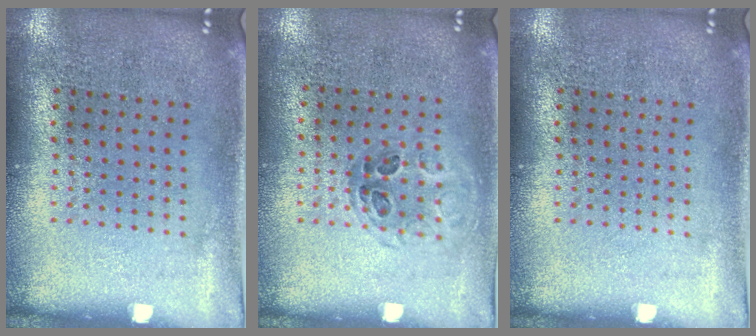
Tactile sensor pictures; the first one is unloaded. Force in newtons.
{"total": 1.0, "press": 0.7, "slide": 0.6}
{"total": 0.0}